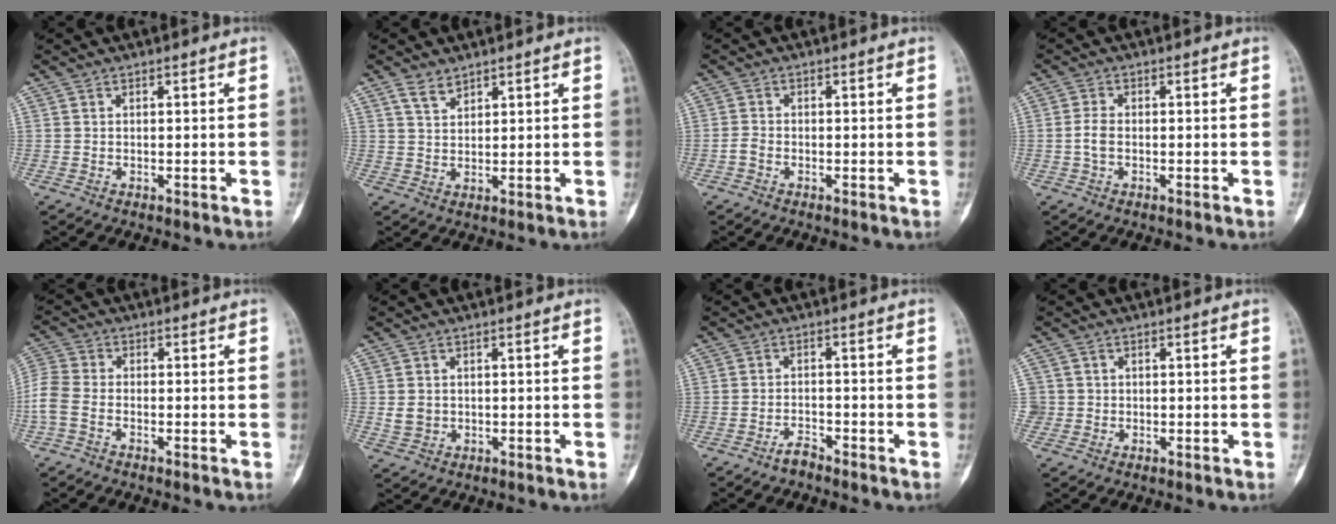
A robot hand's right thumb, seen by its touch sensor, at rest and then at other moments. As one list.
[{"total": 3.1, "force": [2.3, 1.6, 1.3], "torque": [-0.019, -0.013, 0.049]}, {"total": 1.4, "force": [-0.8, 0.8, 0.9], "torque": [-0.022, 0.005, -0.021]}, {"total": 2.3, "force": [-0.4, 1.4, 1.8], "torque": [-0.043, 0.008, -0.011]}, {"total": 5.9, "force": [-2.3, 3.7, 4.0], "torque": [-0.103, 0.015, -0.056]}, {"total": 2.7, "force": [0.0, 2.3, 1.4], "torque": [-0.017, 0.003, 0.006]}, {"total": 2.2, "force": [-2.0, 0.6, 0.8], "torque": [-0.016, 0.011, -0.037]}, {"total": 2.2, "force": [-0.1, 2.2, 0.0], "torque": [0.016, 0.007, -0.002]}]